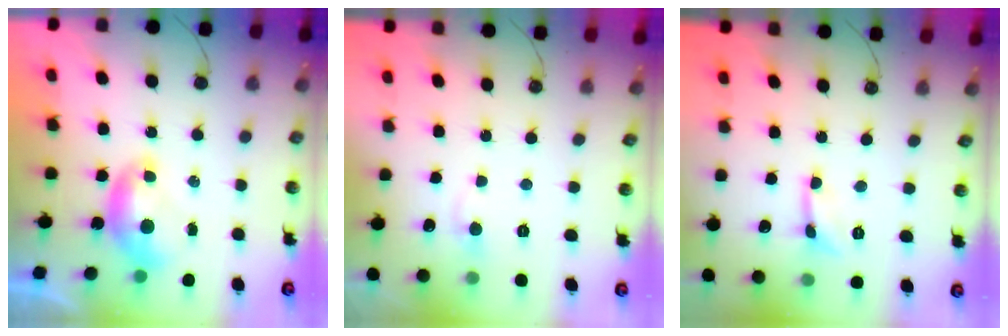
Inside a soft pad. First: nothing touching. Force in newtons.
{"total": 1.0, "press": 0.8, "slide": 0.7}
{"total": 2.0, "press": 1.9, "slide": 0.5}